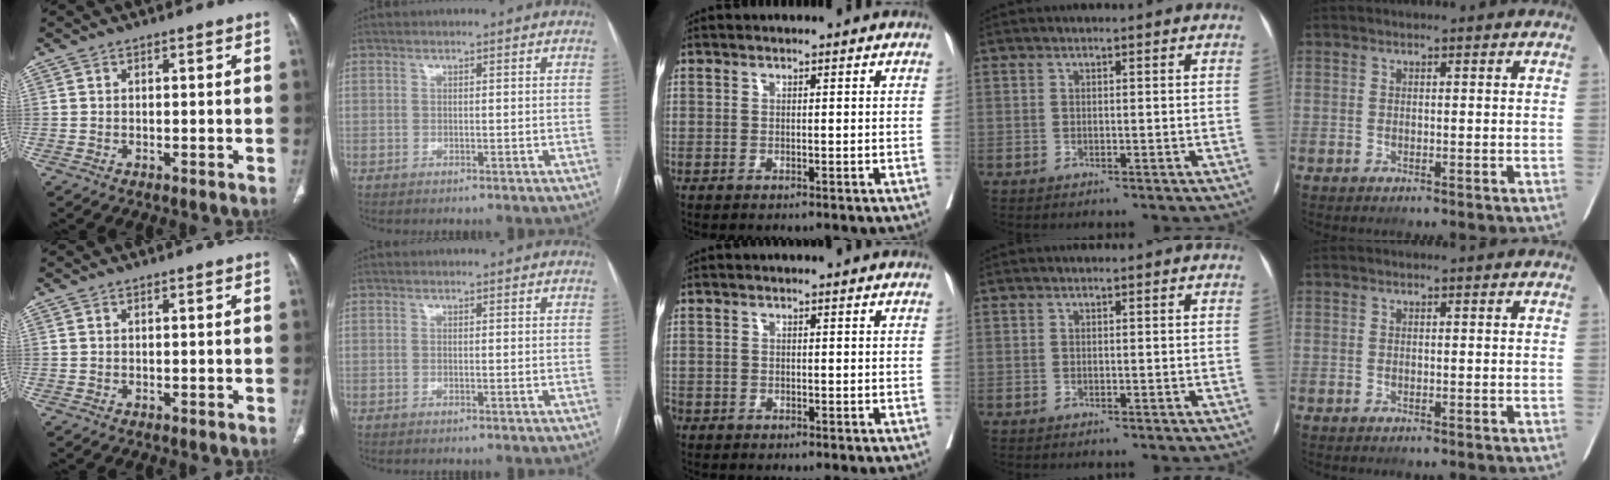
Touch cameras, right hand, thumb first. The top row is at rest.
{"middle": {"total": 2.4, "force": [-1.8, 1.5, 0.7], "torque": [-0.020, 0.000, -0.035]}}